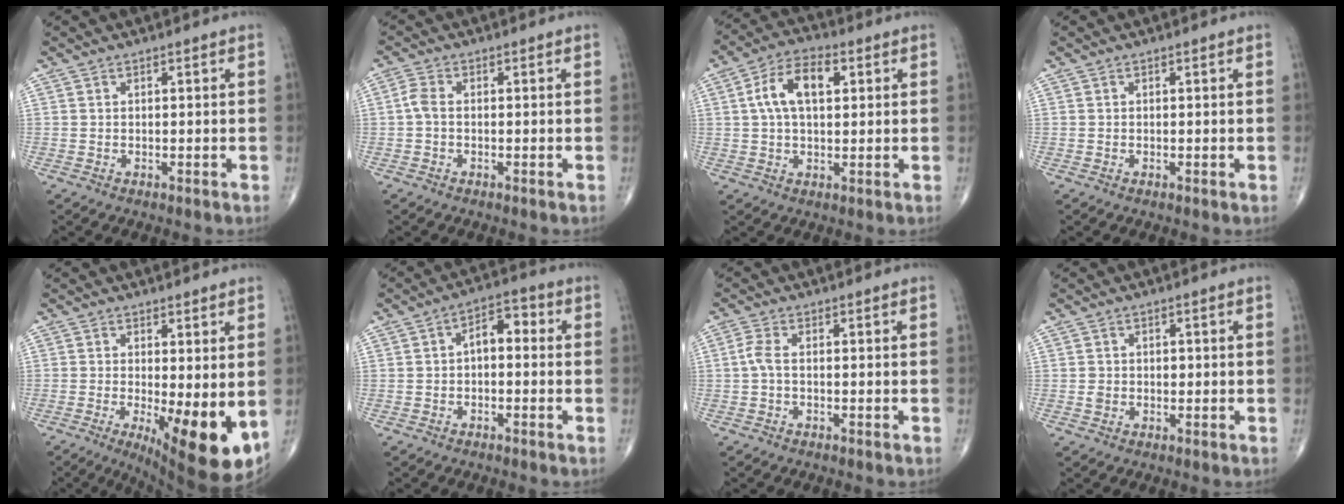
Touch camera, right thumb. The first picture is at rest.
{"total": 2.4, "force": [-0.3, 1.3, 1.9], "torque": [-0.044, 0.003, -0.014]}
{"total": 9.6, "force": [2.3, 5.2, 7.8], "torque": [-0.139, 0.019, 0.035]}
{"total": 0.0}
{"total": 12.0, "force": [-2.3, 3.6, 11.2], "torque": [-0.159, -0.027, -0.024]}
{"total": 5.4, "force": [-0.1, 3.2, 4.3], "torque": [-0.049, 0.027, -0.014]}
{"total": 2.4, "force": [-0.4, 0.8, 2.2], "torque": [-0.057, 0.003, -0.012]}
{"total": 1.8, "force": [-0.1, 1.6, 0.9], "torque": [-0.007, 0.006, 0.000]}